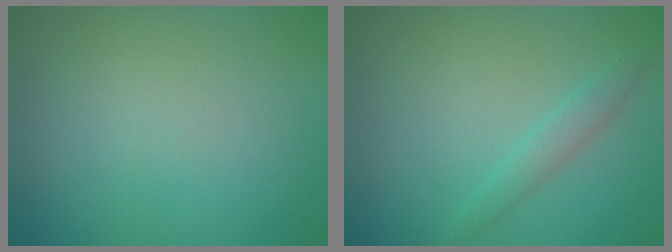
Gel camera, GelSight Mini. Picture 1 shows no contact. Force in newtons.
{"total": 1.6, "press": 1.6, "slide": 0.1}